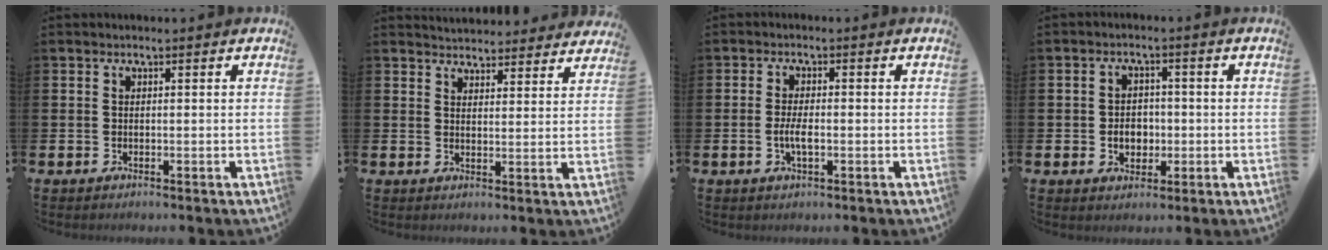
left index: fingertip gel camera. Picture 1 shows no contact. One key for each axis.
{"total": 4.4, "fx": 4.3, "fy": 0.8, "fz": -0.1, "tx": -0.011, "ty": -0.024, "tz": 0.080}
{"total": 2.8, "fx": -0.6, "fy": 1.0, "fz": 2.6, "tx": -0.044, "ty": 0.002, "tz": -0.012}
{"total": 3.4, "fx": -0.6, "fy": 2.8, "fz": 1.9, "tx": -0.026, "ty": 0.000, "tz": -0.019}